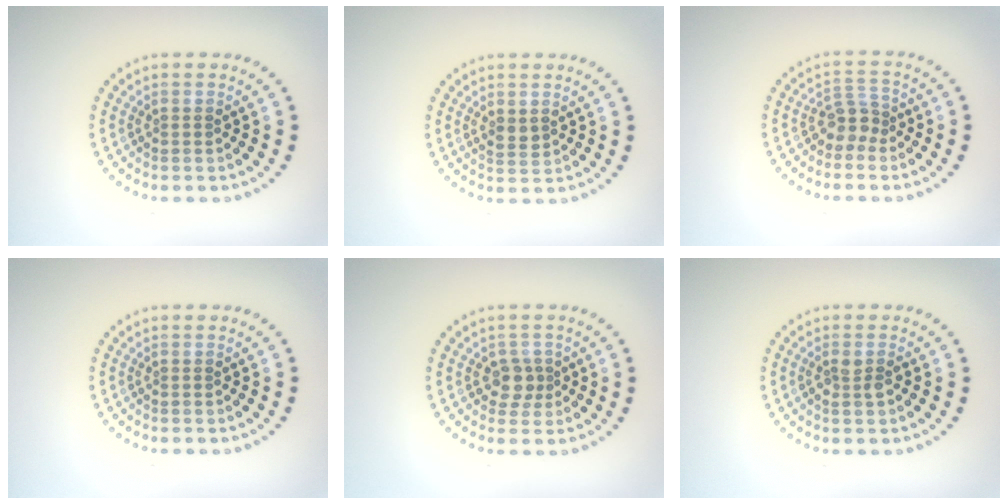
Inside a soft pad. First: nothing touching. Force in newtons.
{"total": 1.3, "press": 1.2, "slide": 0.3}
{"total": 2.2, "press": 1.7, "slide": 1.4}
{"total": 0.0}
{"total": 2.0, "press": 1.8, "slide": 1.0}
{"total": 1.3, "press": 1.3, "slide": 0.3}